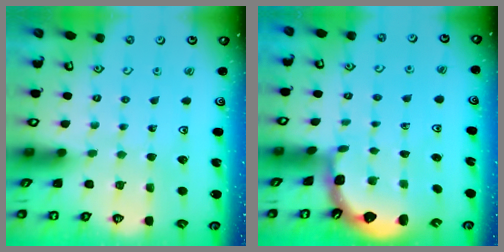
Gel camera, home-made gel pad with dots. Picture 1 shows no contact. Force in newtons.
{"total": 1.3, "press": 1.2, "slide": 0.1}